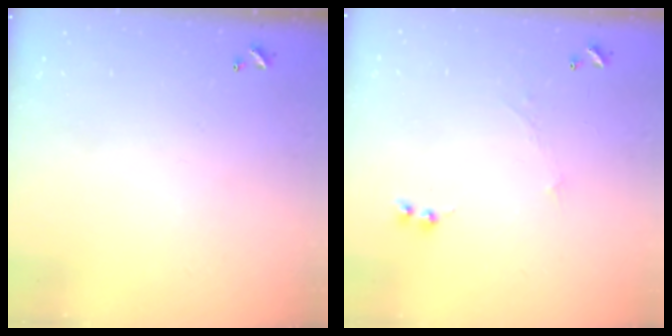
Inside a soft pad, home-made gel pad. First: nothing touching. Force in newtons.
{"total": 0.0}